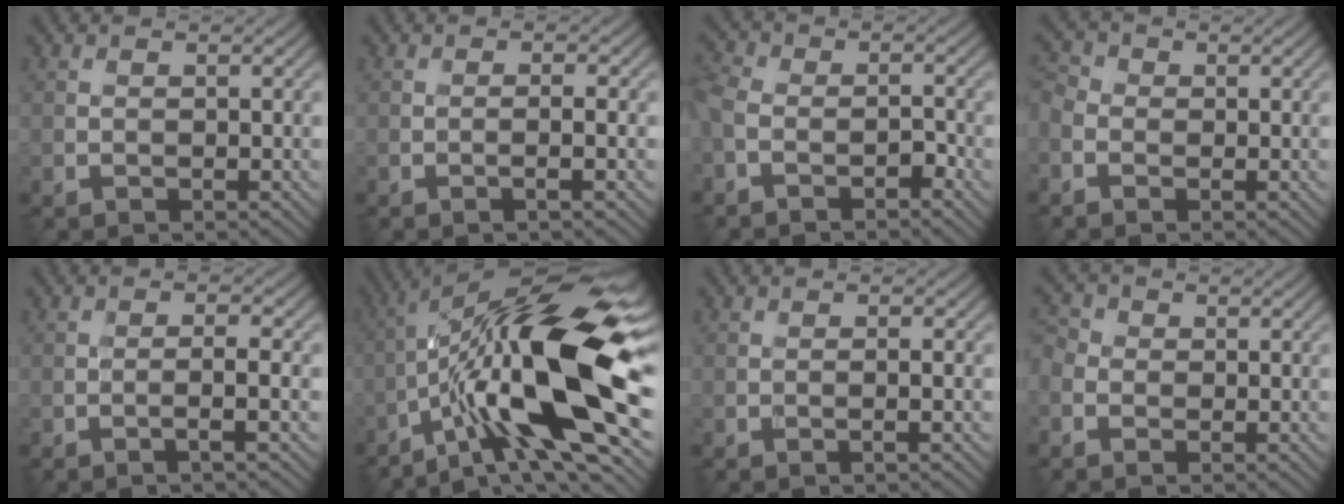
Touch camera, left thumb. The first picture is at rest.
{"total": 1.7, "force": [-0.5, 0.2, 1.7], "torque": [-0.023, 0.008, -0.018]}
{"total": 5.5, "force": [-3.1, 3.0, 3.5], "torque": [-0.064, -0.002, -0.056]}
{"total": 3.4, "force": [-1.2, 2.5, 1.9], "torque": [-0.053, -0.003, -0.032]}
{"total": 2.4, "force": [-0.9, 0.2, 2.2], "torque": [-0.031, 0.012, -0.030]}
{"total": 18.7, "force": [-3.1, 5.4, 17.6], "torque": [-0.308, 0.010, -0.055]}
{"total": 1.1, "force": [-0.2, 0.1, 1.1], "torque": [-0.016, 0.004, -0.008]}
{"total": 2.9, "force": [-1.0, 2.3, 1.4], "torque": [-0.035, 0.001, -0.026]}